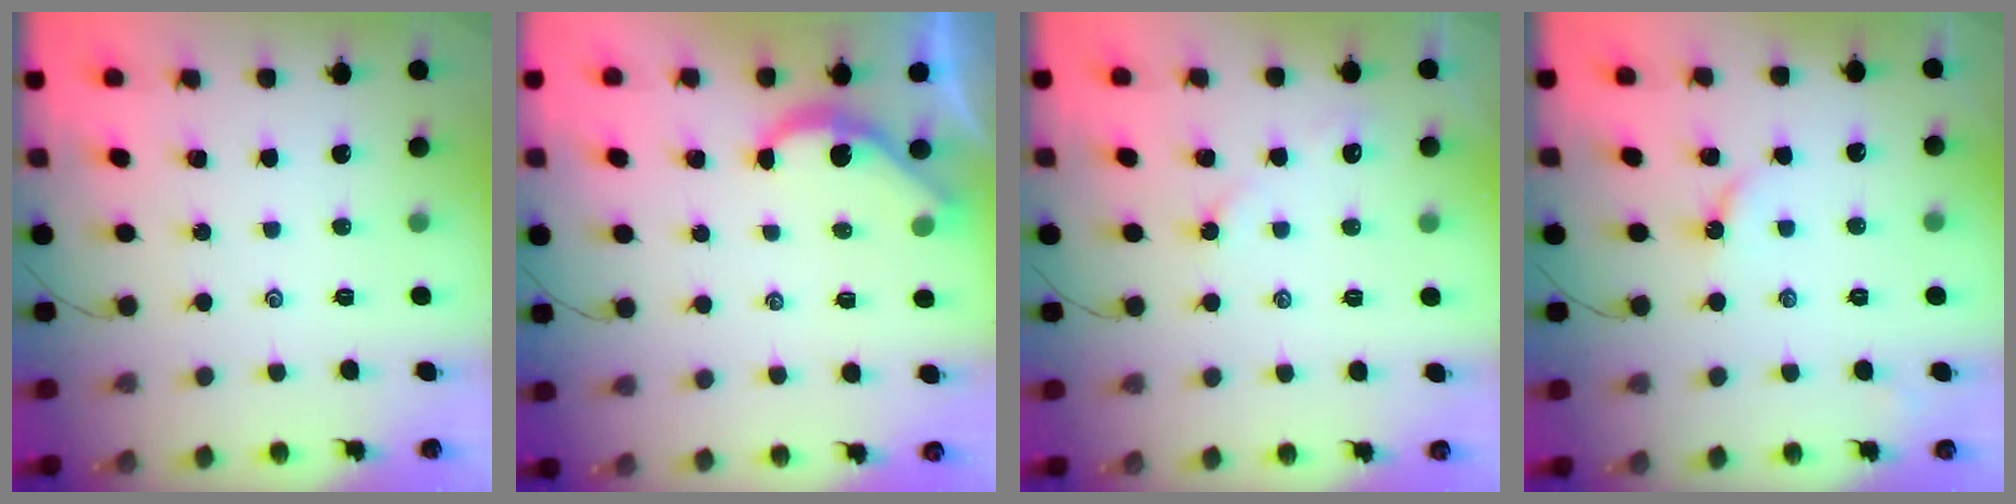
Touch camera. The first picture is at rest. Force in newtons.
{"total": 3.3, "press": 3.3, "slide": 0.3}
{"total": 4.1, "press": 4.1, "slide": 0.6}
{"total": 2.6, "press": 2.6, "slide": 0.4}